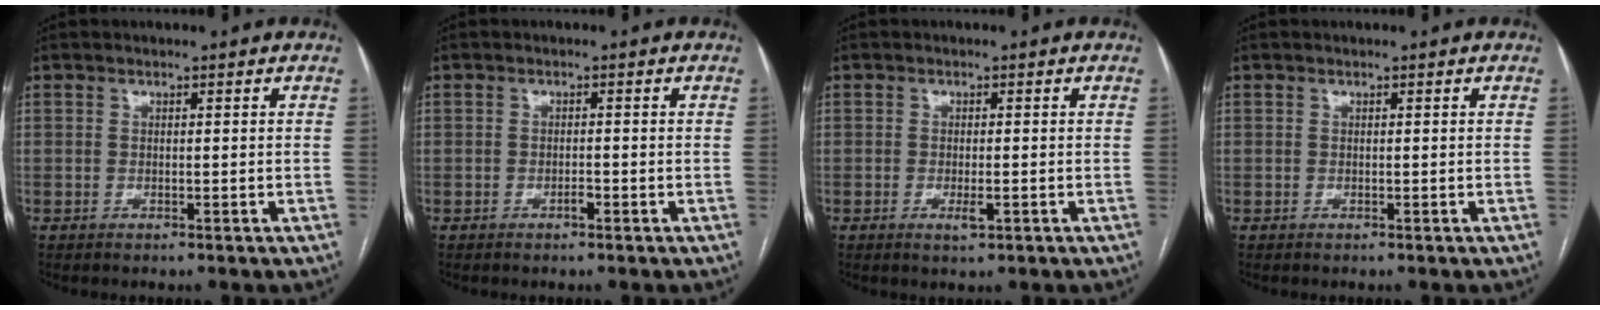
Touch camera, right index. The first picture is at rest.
{"total": 1.1, "force": [-0.6, 0.4, 0.8], "torque": [-0.014, 0.001, -0.010]}
{"total": 2.1, "force": [-0.8, 0.6, 1.9], "torque": [-0.033, -0.003, -0.010]}
{"total": 0.0}